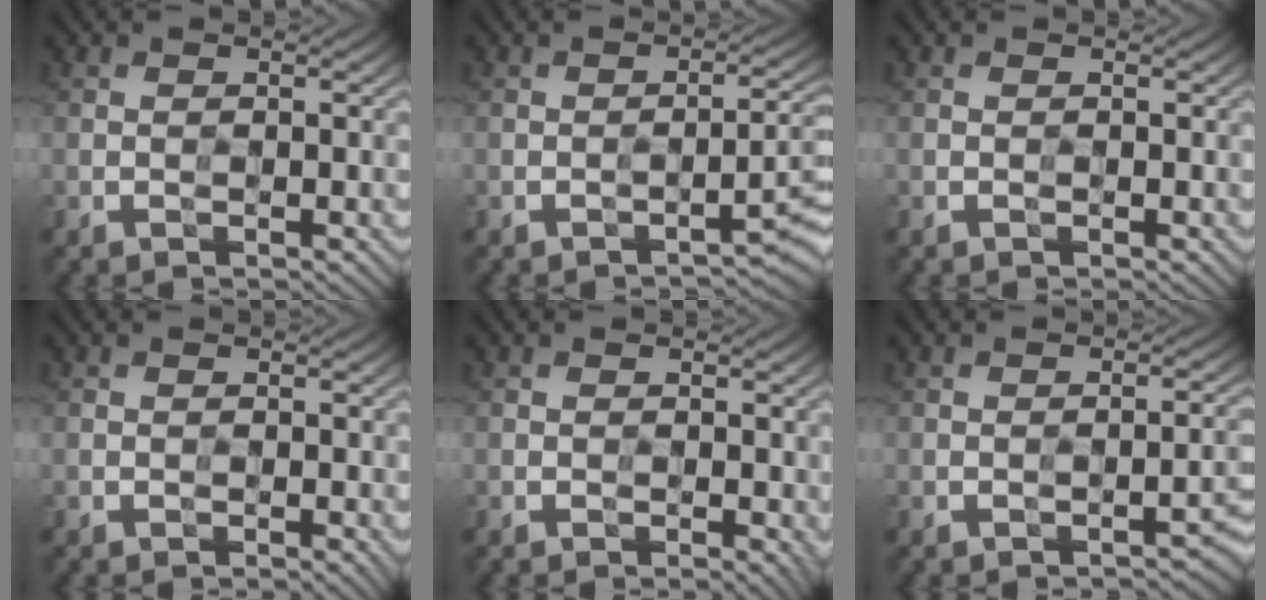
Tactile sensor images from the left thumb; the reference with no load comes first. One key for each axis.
{"total": 2.4, "fx": -1.2, "fy": 0.8, "fz": 1.9, "tx": -0.023, "ty": 0.007, "tz": -0.019}
{"total": 0.0}
{"total": 1.4, "fx": -0.3, "fy": 0.5, "fz": 1.3, "tx": -0.015, "ty": -0.001, "tz": 0.000}
{"total": 1.5, "fx": -0.2, "fy": 0.7, "fz": 1.2, "tx": -0.012, "ty": -0.003, "tz": 0.002}
{"total": 2.1, "fx": -1.4, "fy": 0.7, "fz": 1.4, "tx": -0.011, "ty": 0.006, "tz": -0.012}